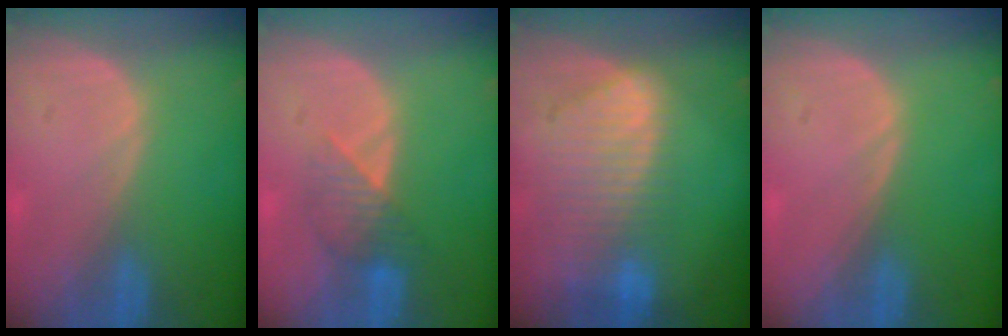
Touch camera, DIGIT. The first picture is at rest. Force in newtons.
{"total": 3.9, "press": 3.7, "slide": 1.4}
{"total": 9.3, "press": 8.1, "slide": 4.6}
{"total": 0.0}